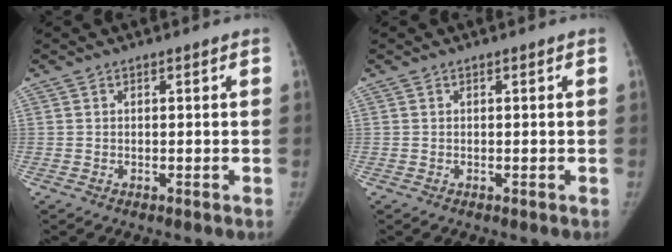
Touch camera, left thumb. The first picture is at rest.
{"total": 0.0}